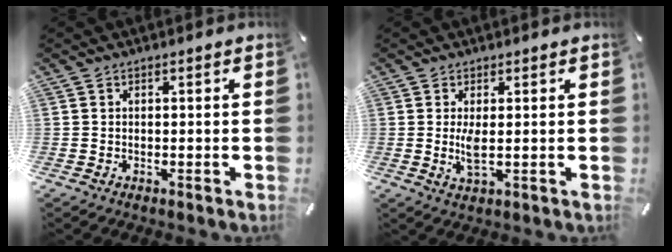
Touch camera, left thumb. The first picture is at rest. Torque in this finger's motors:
{"motor_torque": [-0.38, 1.34, 0.89, 0.49, 0.31]}